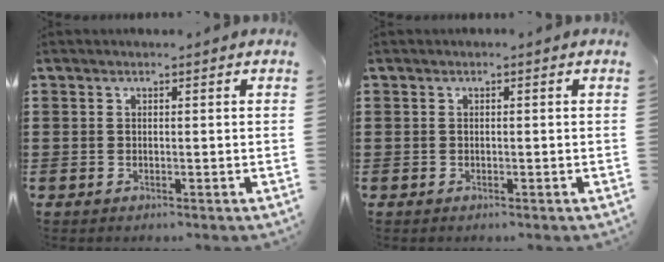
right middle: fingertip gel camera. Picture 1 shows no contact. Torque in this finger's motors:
{"motor_torque": [-0.13, 0.03, 0.04, -0.01]}